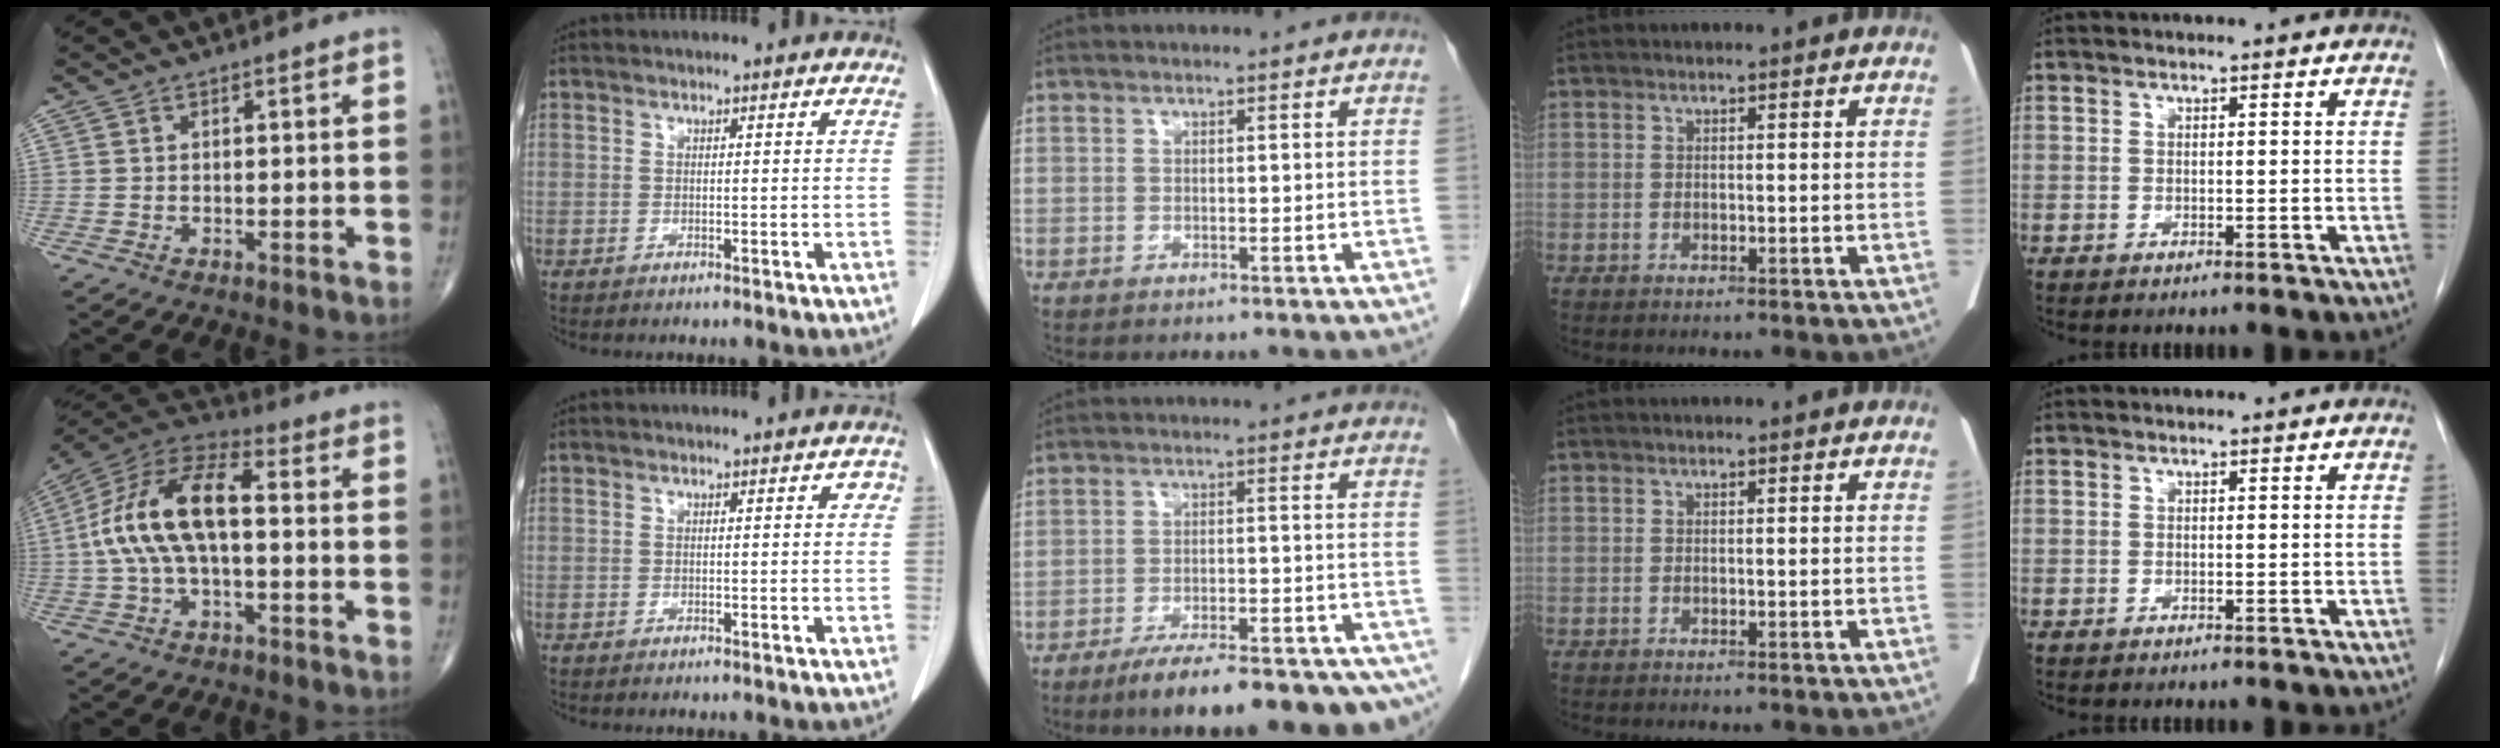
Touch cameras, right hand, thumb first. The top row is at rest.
{"thumb": {"total": 15.7, "force": [0.0, 7.3, 13.9], "torque": [-0.275, 0.046, -0.009]}, "index": {"total": 1.2, "force": [0.3, 0.8, 0.9], "torque": [-0.005, 0.012, 0.002]}, "middle": {"total": 18.7, "force": [-14.5, 3.8, 11.1], "torque": [-0.102, 0.011, -0.197]}}